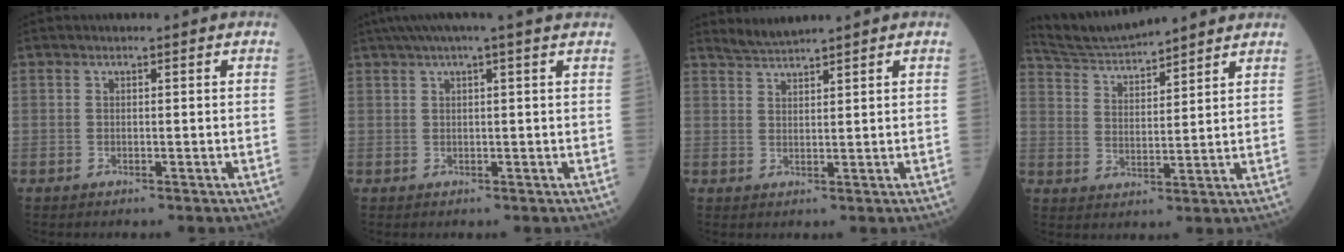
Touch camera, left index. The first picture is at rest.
{"total": 7.7, "force": [6.0, -0.8, 4.7], "torque": [-0.077, 0.040, 0.079]}
{"total": 2.7, "force": [2.6, -0.7, 0.0], "torque": [-0.007, 0.010, 0.060]}
{"total": 11.3, "force": [10.8, 0.8, 3.2], "torque": [-0.071, 0.031, 0.190]}